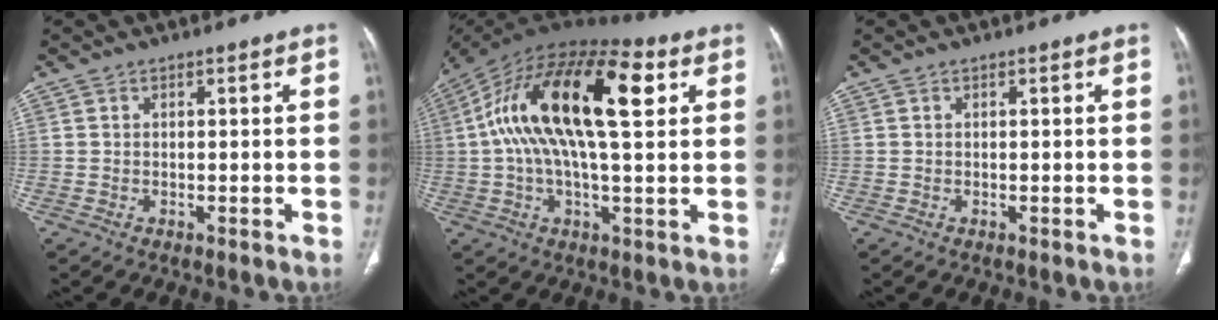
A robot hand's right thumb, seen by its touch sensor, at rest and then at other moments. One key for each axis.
{"total": 23.8, "fx": 5.7, "fy": 9.6, "fz": 21.0, "tx": -0.383, "ty": 0.032, "tz": 0.083}
{"total": 0.0}